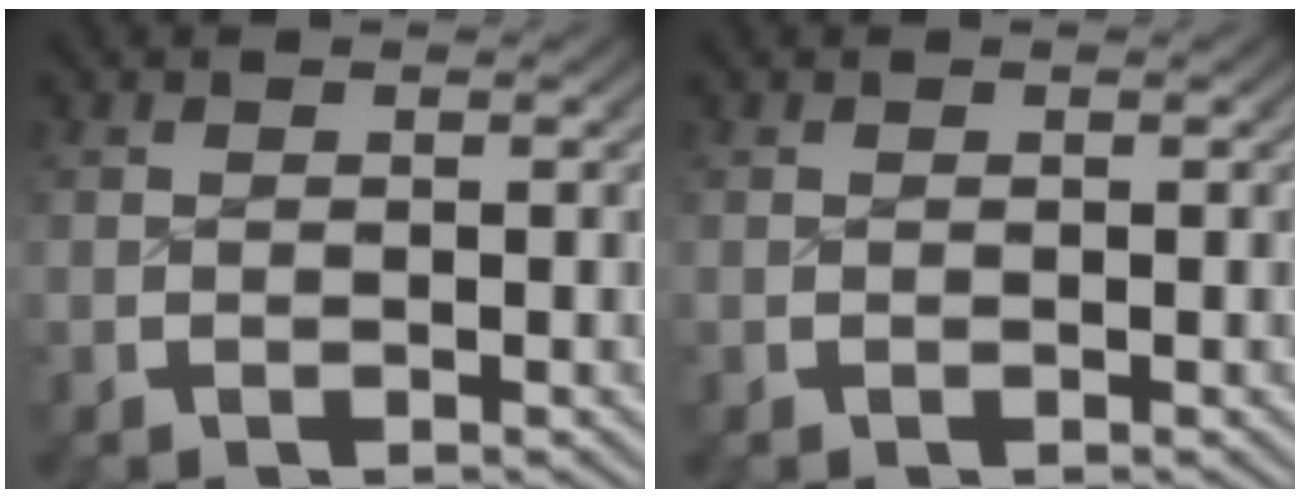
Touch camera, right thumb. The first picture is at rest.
{"total": 0.0}